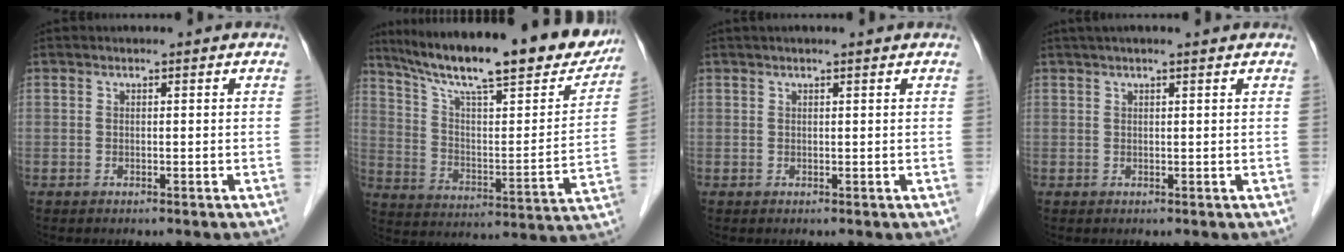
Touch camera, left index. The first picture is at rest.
{"total": 27.1, "force": [22.4, 4.5, 14.6], "torque": [-0.234, -0.026, 0.318]}
{"total": 2.4, "force": [1.9, -0.1, 1.4], "torque": [-0.015, 0.019, 0.027]}
{"total": 4.9, "force": [4.1, -0.1, 2.7], "torque": [-0.038, 0.026, 0.056]}